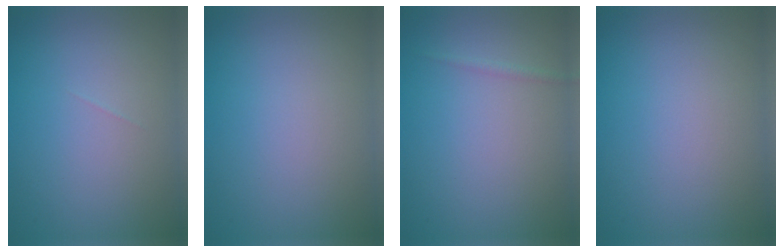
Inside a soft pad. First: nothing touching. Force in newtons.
{"total": 0.0}
{"total": 0.6, "press": 0.6, "slide": 0.0}
{"total": 0.0}